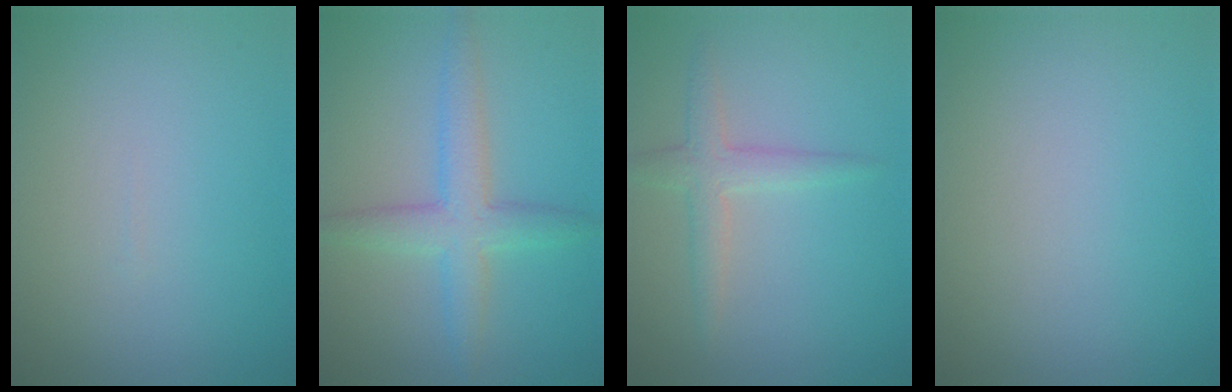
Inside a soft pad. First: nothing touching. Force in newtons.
{"total": 3.8, "press": 3.8, "slide": 0.1}
{"total": 2.3, "press": 2.3, "slide": 0.0}
{"total": 0.0}